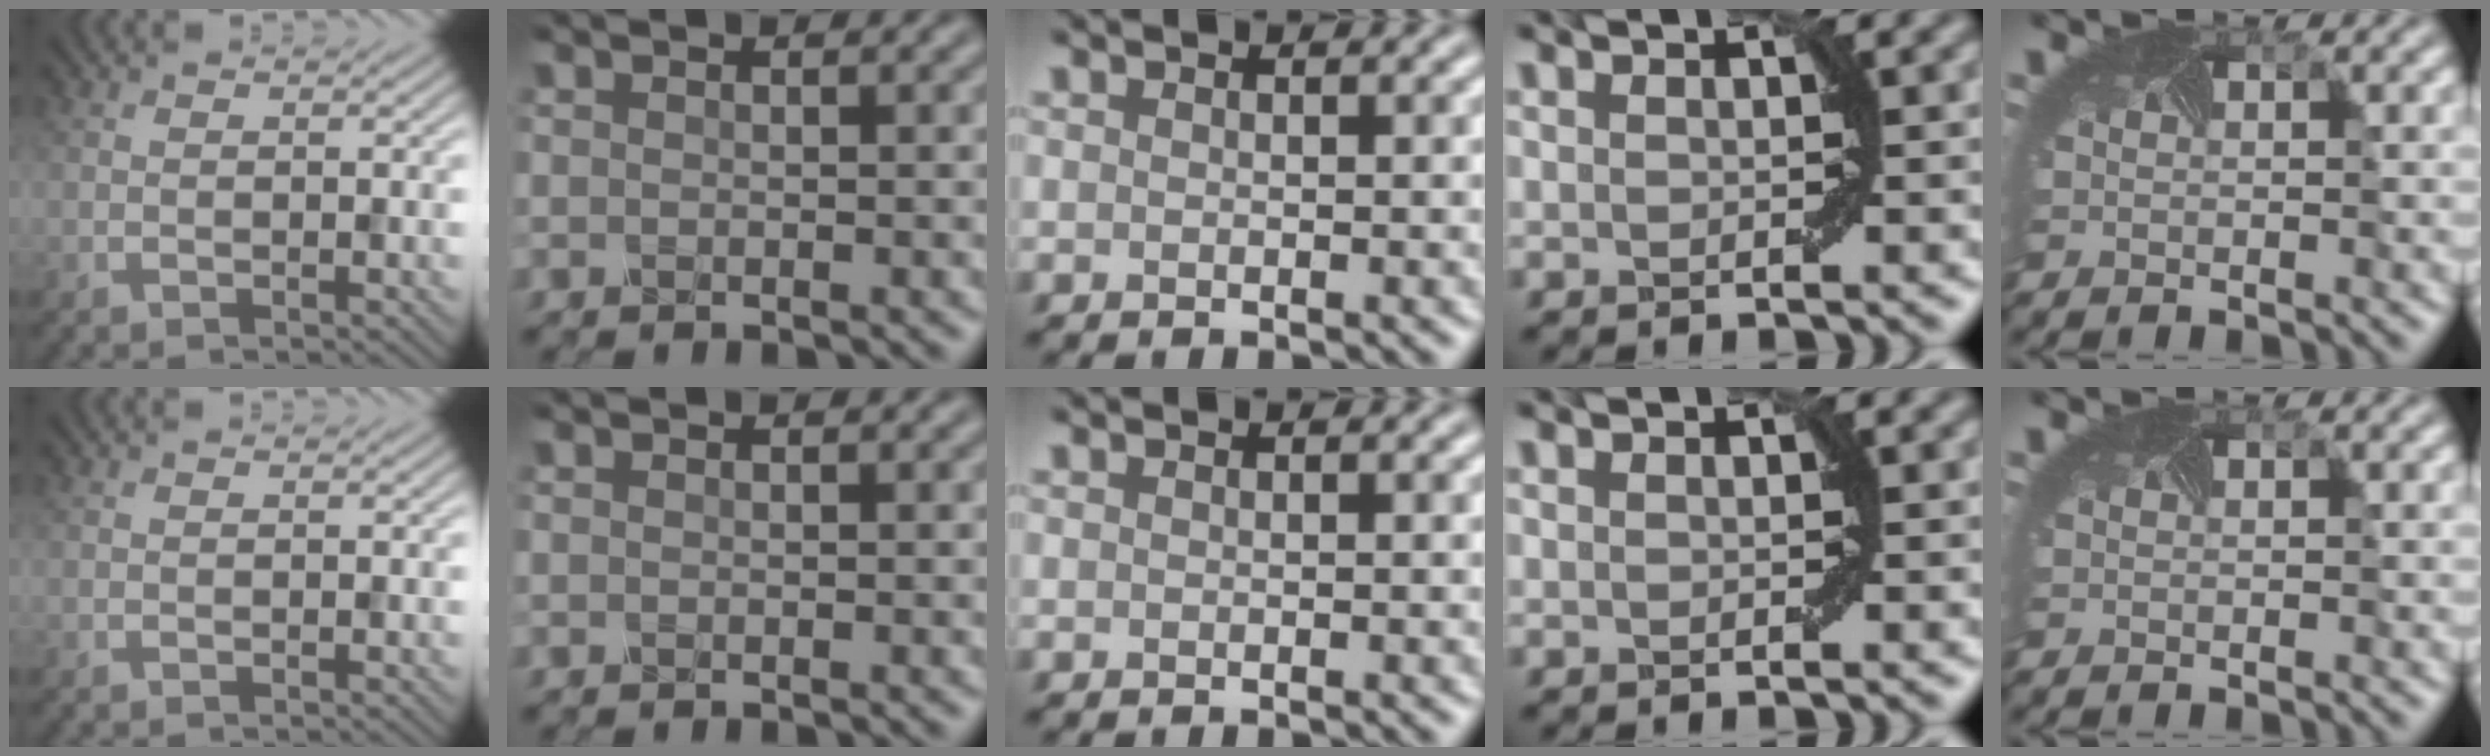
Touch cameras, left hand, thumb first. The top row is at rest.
{}